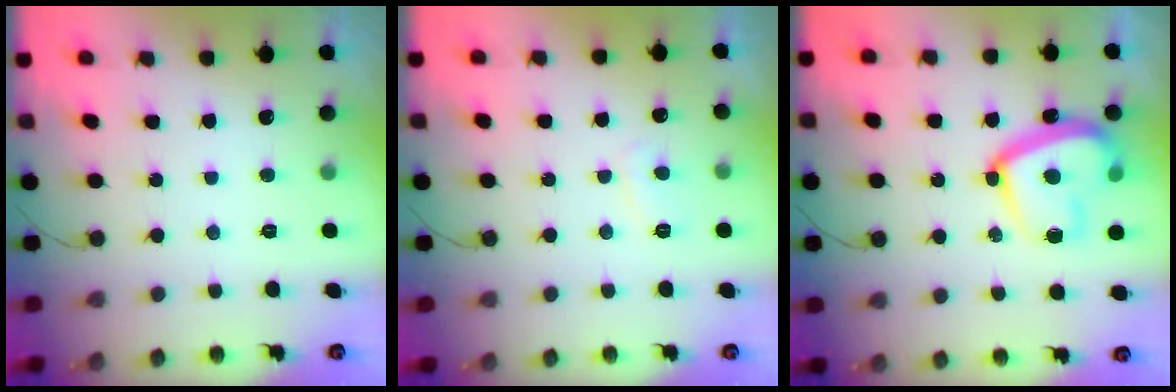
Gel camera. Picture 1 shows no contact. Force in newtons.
{"total": 2.9, "press": 2.9, "slide": 0.3}
{"total": 17.6, "press": 17.6, "slide": 1.6}